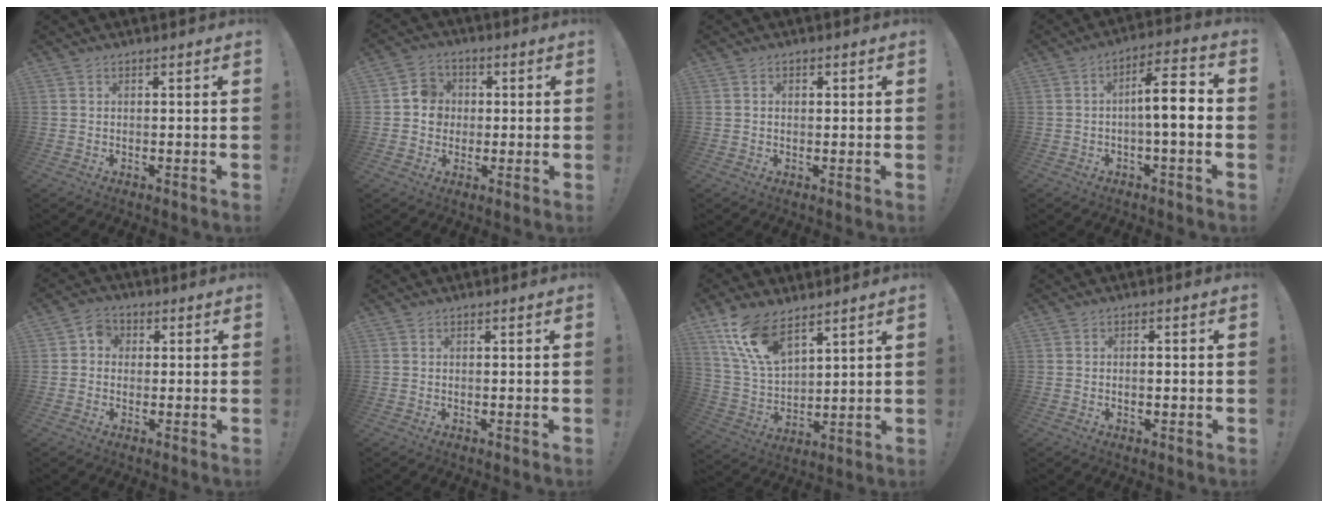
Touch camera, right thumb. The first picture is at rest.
{"total": 7.5, "force": [0.2, 7.1, 2.5], "torque": [-0.037, 0.014, 0.008]}
{"total": 1.1, "force": [-0.1, 0.8, 0.7], "torque": [-0.013, 0.004, -0.003]}
{"total": 10.8, "force": [-0.8, 2.8, 10.4], "torque": [-0.163, 0.008, -0.019]}
{"total": 4.4, "force": [0.1, 4.1, 1.7], "torque": [-0.028, 0.010, 0.003]}
{"total": 0.0}
{"total": 14.5, "force": [10.0, 6.4, 8.3], "torque": [-0.186, -0.047, 0.191]}
{"total": 1.3, "force": [-0.6, 0.3, 1.1], "torque": [-0.017, 0.003, -0.012]}